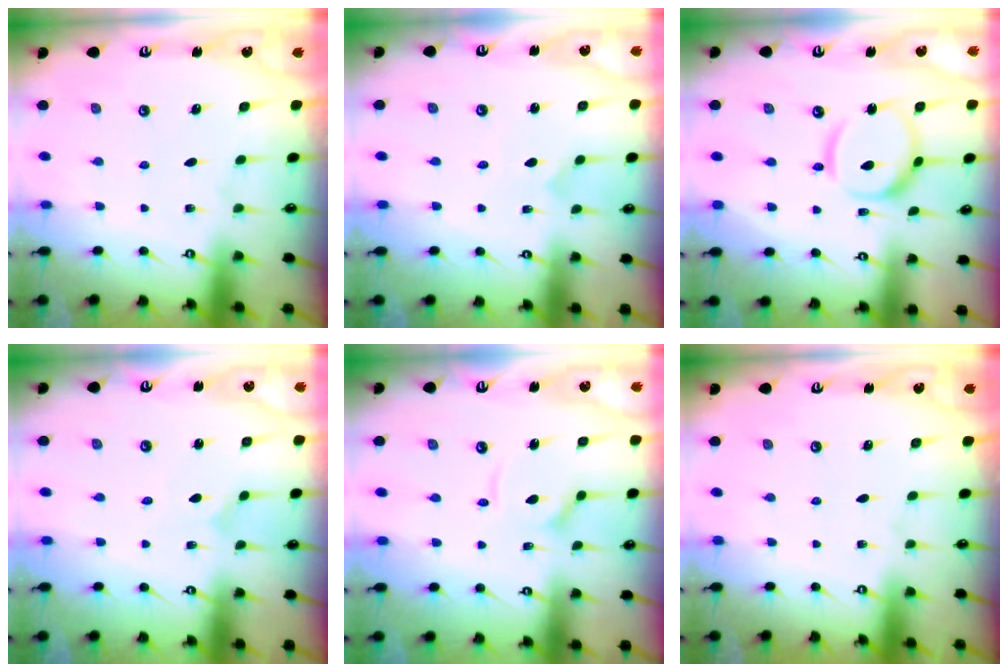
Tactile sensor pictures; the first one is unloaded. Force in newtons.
{"total": 0.0}
{"total": 12.5, "press": 12.5, "slide": 1.1}
{"total": 0.0}
{"total": 7.0, "press": 7.0, "slide": 0.7}
{"total": 0.0}